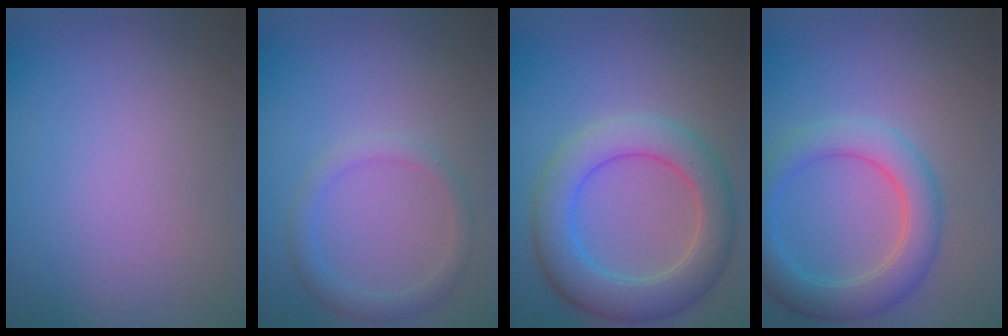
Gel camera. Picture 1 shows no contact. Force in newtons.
{"total": 1.8, "press": 1.8, "slide": 0.1}
{"total": 5.9, "press": 5.9, "slide": 0.2}
{"total": 4.6, "press": 4.5, "slide": 0.5}